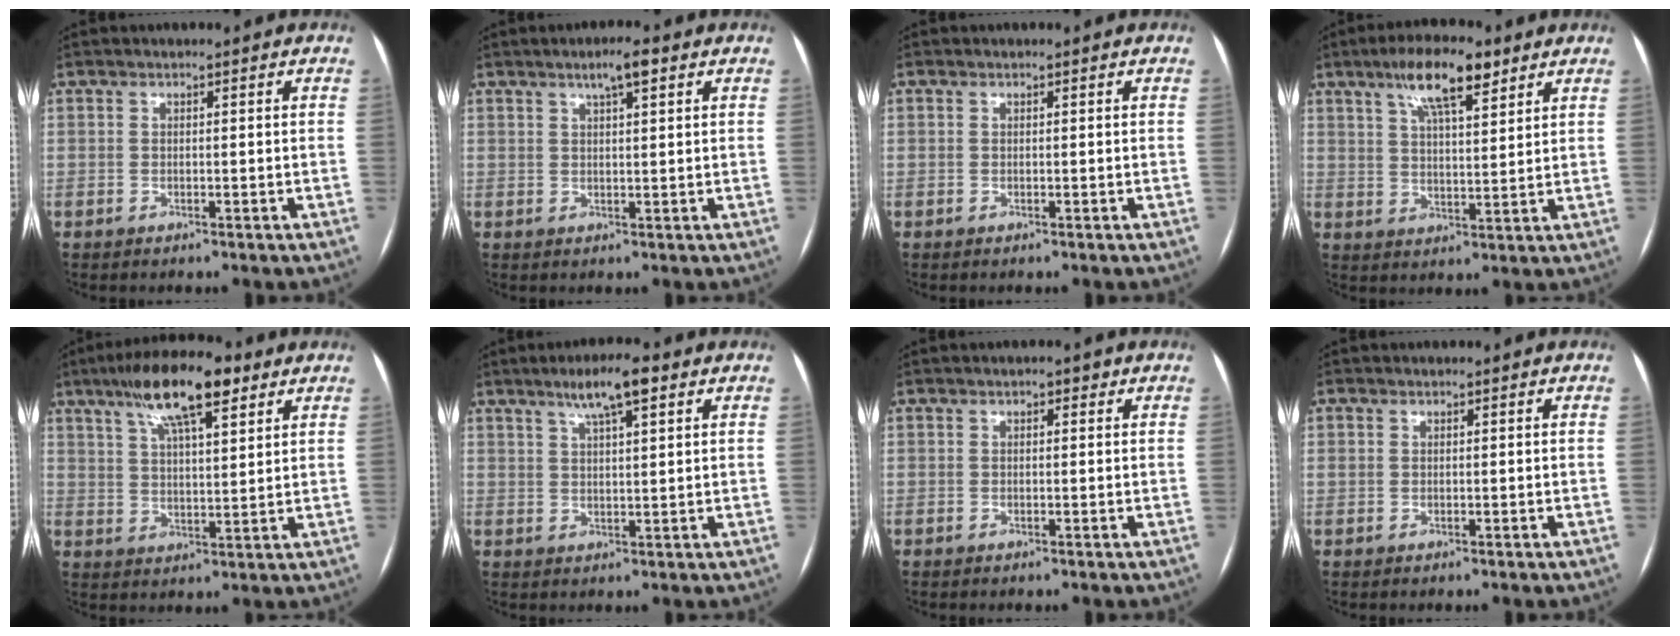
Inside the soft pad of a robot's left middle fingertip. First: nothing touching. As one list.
[{"total": 3.7, "force": [2.1, 0.4, 2.9], "torque": [-0.053, 0.008, 0.035]}, {"total": 0.0}, {"total": 10.8, "force": [6.7, 2.8, 7.9], "torque": [-0.142, 0.015, 0.114]}, {"total": 12.7, "force": [7.7, 3.1, 9.6], "torque": [-0.174, 0.022, 0.132]}, {"total": 6.6, "force": [4.0, 0.8, 5.2], "torque": [-0.095, 0.012, 0.068]}, {"total": 1.2, "force": [0.7, 0.6, 0.8], "torque": [-0.012, 0.006, 0.008]}, {"total": 0.8, "force": [0.3, 0.7, 0.1], "torque": [0.005, 0.003, 0.005]}]